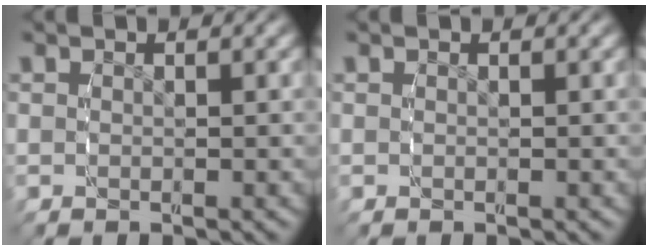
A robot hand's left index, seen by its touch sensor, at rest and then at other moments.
{"total": 0.0}